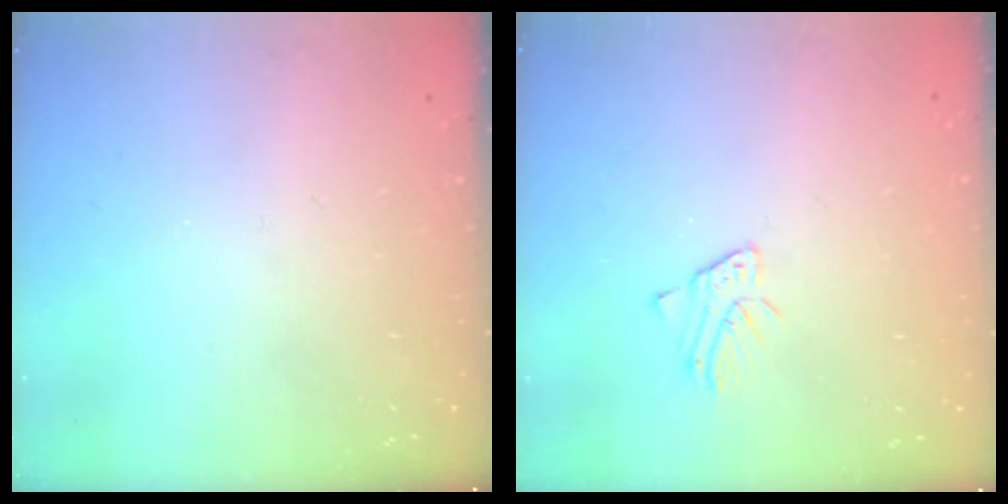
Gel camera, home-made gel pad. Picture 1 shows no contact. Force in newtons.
{"total": 1.7, "press": 1.6, "slide": 0.1}